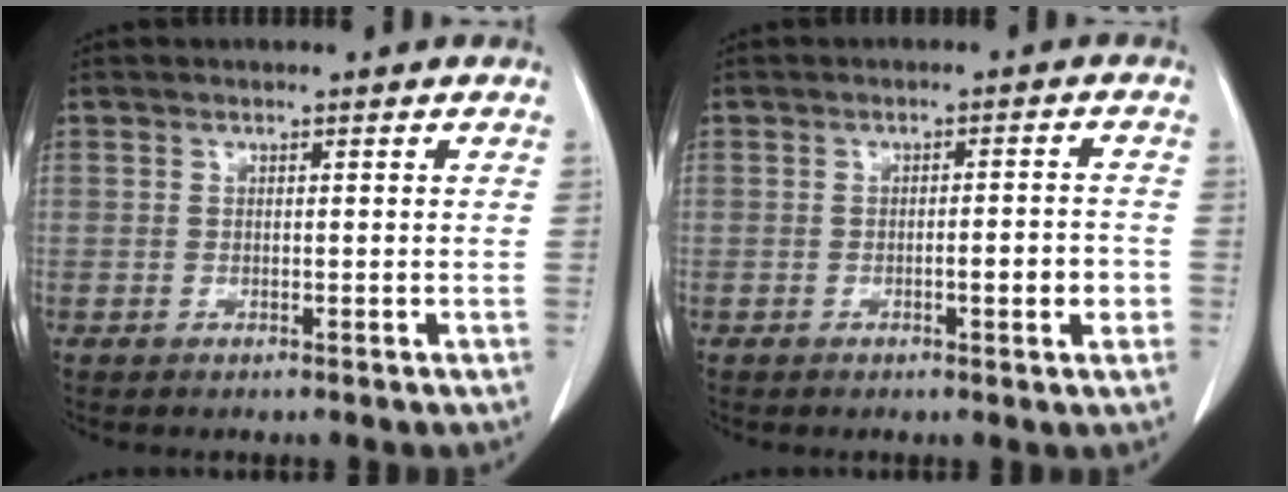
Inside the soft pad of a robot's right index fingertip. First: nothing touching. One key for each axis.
{"total": 4.0, "fx": -1.2, "fy": 0.8, "fz": 3.8, "tx": -0.055, "ty": 0.004, "tz": -0.013}